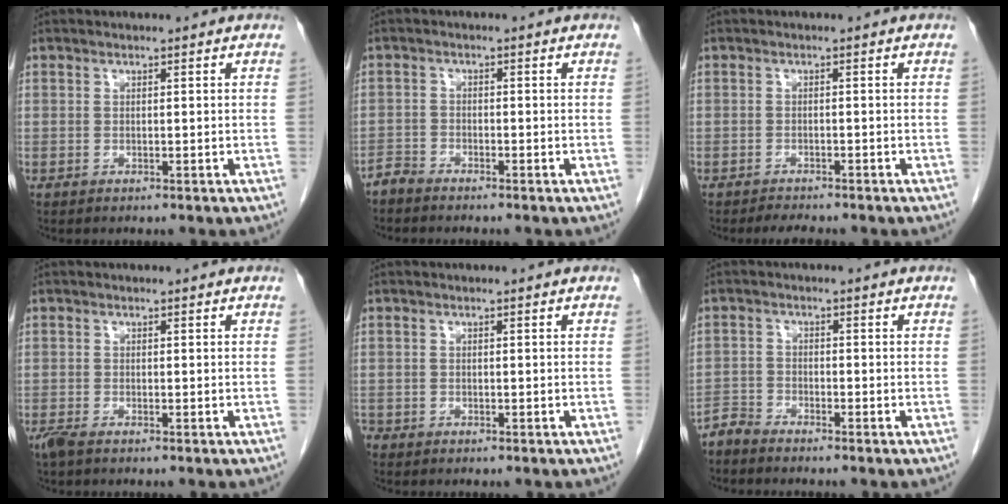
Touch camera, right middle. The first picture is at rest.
{"total": 2.0, "force": [-2.0, 0.3, 0.0], "torque": [0.004, -0.004, -0.038]}
{"total": 2.0, "force": [-1.9, 0.1, 0.6], "torque": [-0.016, -0.008, -0.029]}
{"total": 1.9, "force": [-1.5, 0.3, 1.1], "torque": [-0.029, -0.007, -0.029]}
{"total": 1.4, "force": [-1.1, 0.8, 0.2], "torque": [-0.010, 0.000, -0.020]}
{"total": 2.5, "force": [-2.5, 0.2, -0.1], "torque": [0.007, -0.008, -0.051]}